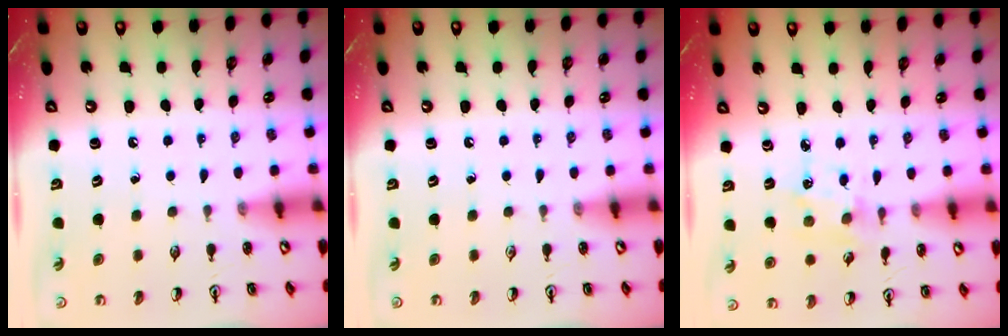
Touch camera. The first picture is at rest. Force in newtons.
{"total": 0.0}
{"total": 2.0, "press": 2.0, "slide": 0.4}